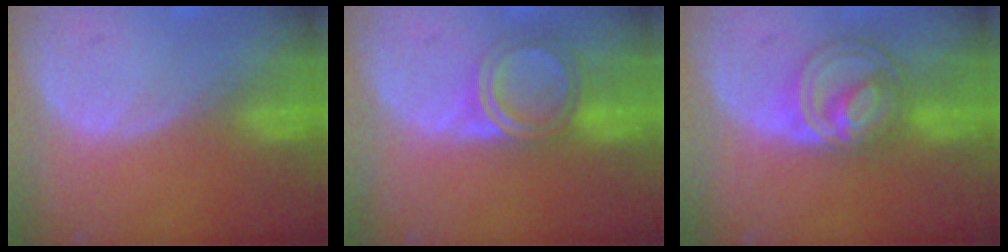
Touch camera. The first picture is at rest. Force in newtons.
{"total": 5.0, "press": 5.0, "slide": 0.4}
{"total": 6.8, "press": 6.8, "slide": 0.3}